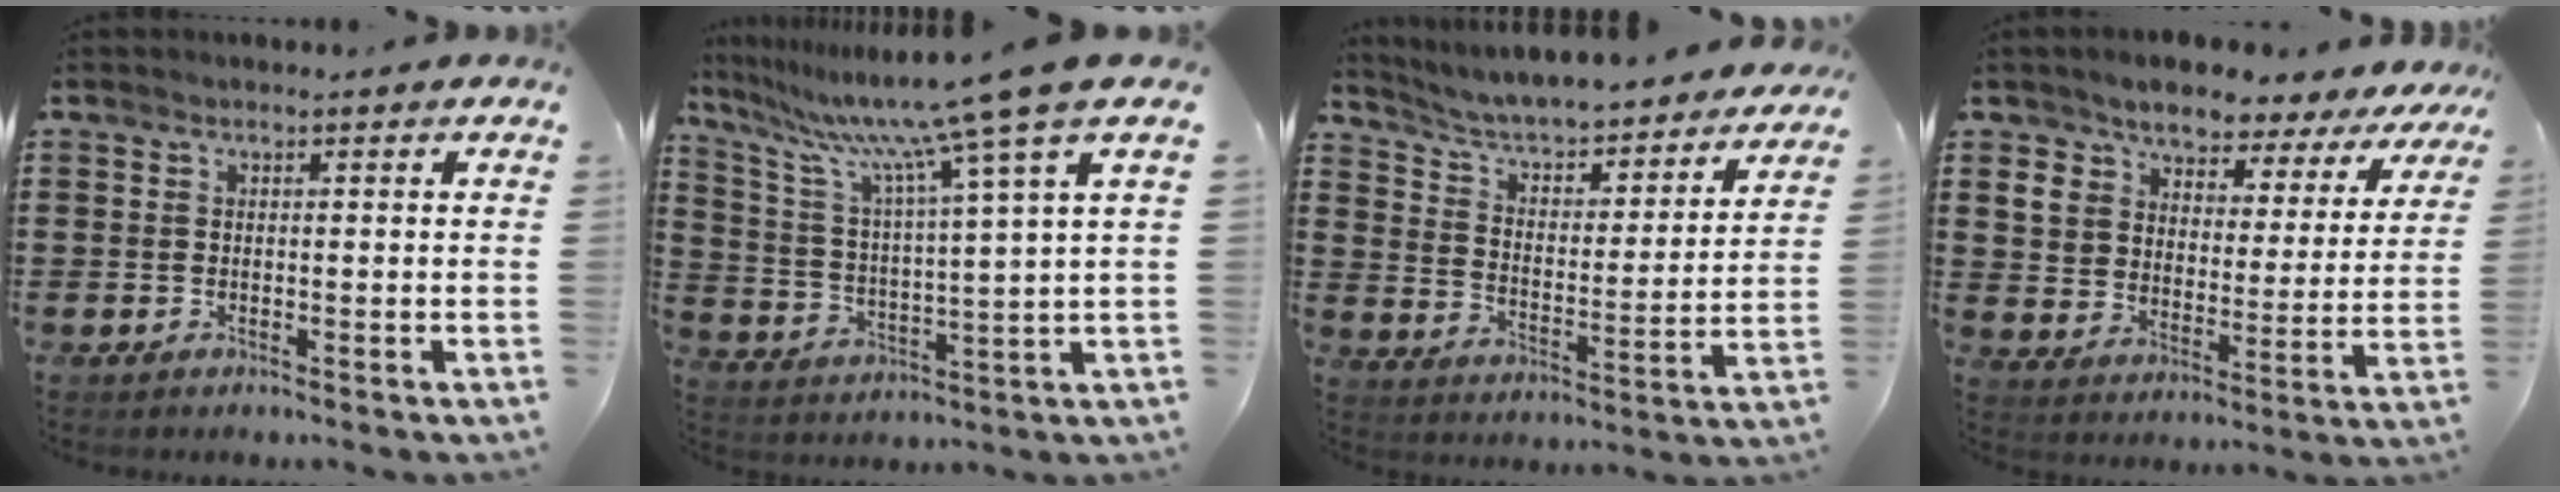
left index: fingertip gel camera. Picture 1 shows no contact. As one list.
[{"total": 11.6, "force": [9.1, -1.4, 7.1], "torque": [-0.175, -0.058, 0.140]}, {"total": 4.4, "force": [4.2, 0.4, 1.3], "torque": [-0.048, -0.040, 0.063]}, {"total": 5.9, "force": [5.6, 1.8, 0.8], "torque": [-0.055, -0.038, 0.096]}]